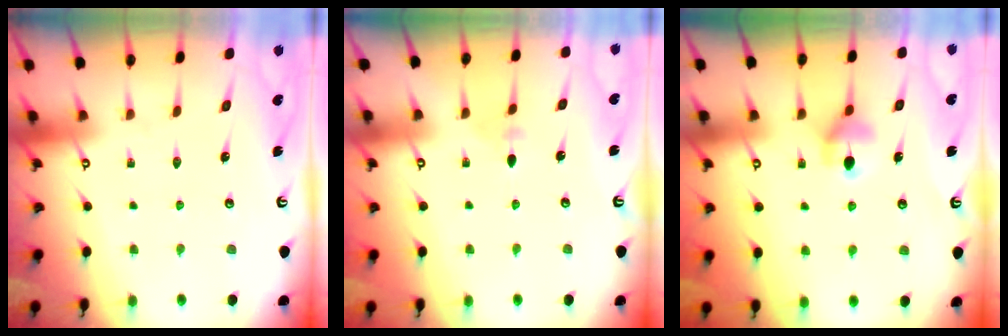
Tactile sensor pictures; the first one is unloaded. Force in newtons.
{"total": 2.7, "press": 2.6, "slide": 0.6}
{"total": 5.9, "press": 5.9, "slide": 0.7}